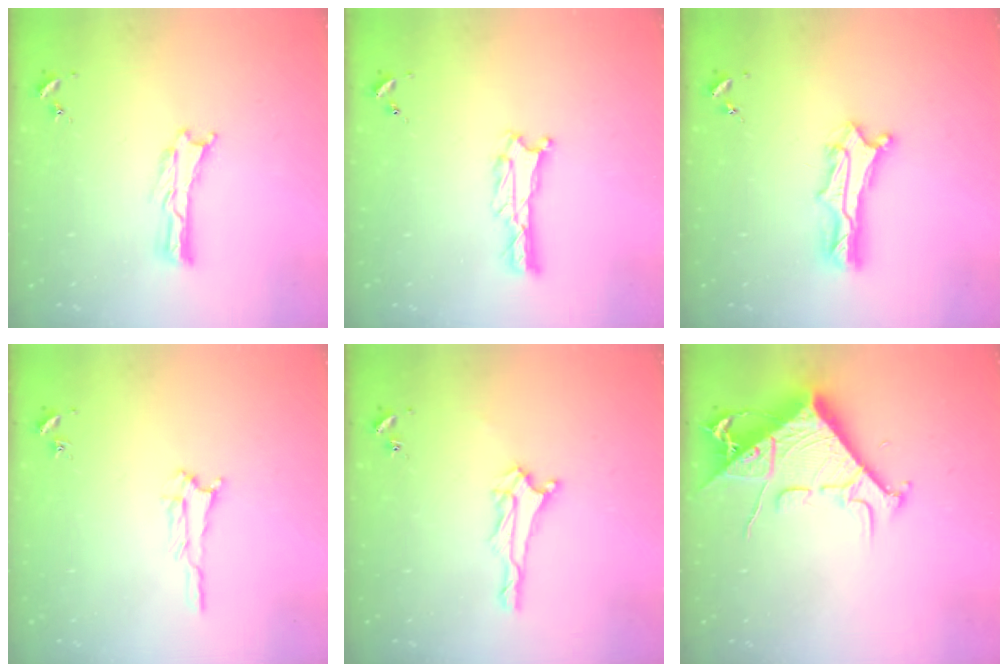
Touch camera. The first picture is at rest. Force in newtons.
{"total": 0.7, "press": 0.7, "slide": 0.1}
{"total": 4.7, "press": 4.6, "slide": 0.3}
{"total": 1.6, "press": 1.6, "slide": 0.3}
{"total": 3.6, "press": 3.6, "slide": 0.4}
{"total": 12.9, "press": 12.8, "slide": 1.4}